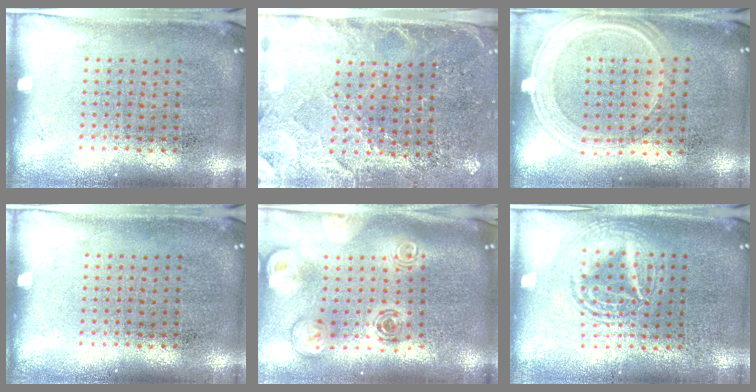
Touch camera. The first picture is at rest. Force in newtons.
{"total": 2.9, "press": 2.6, "slide": 1.2}
{"total": 1.2, "press": 1.2, "slide": 0.3}
{"total": 0.0}
{"total": 2.3, "press": 1.8, "slide": 1.5}
{"total": 2.6, "press": 2.6, "slide": 0.3}